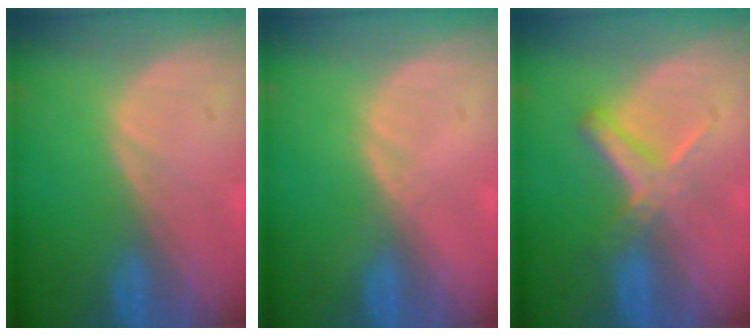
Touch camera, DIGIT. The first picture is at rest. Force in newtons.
{"total": 0.7, "press": 0.5, "slide": 0.4}
{"total": 5.6, "press": 5.1, "slide": 2.2}